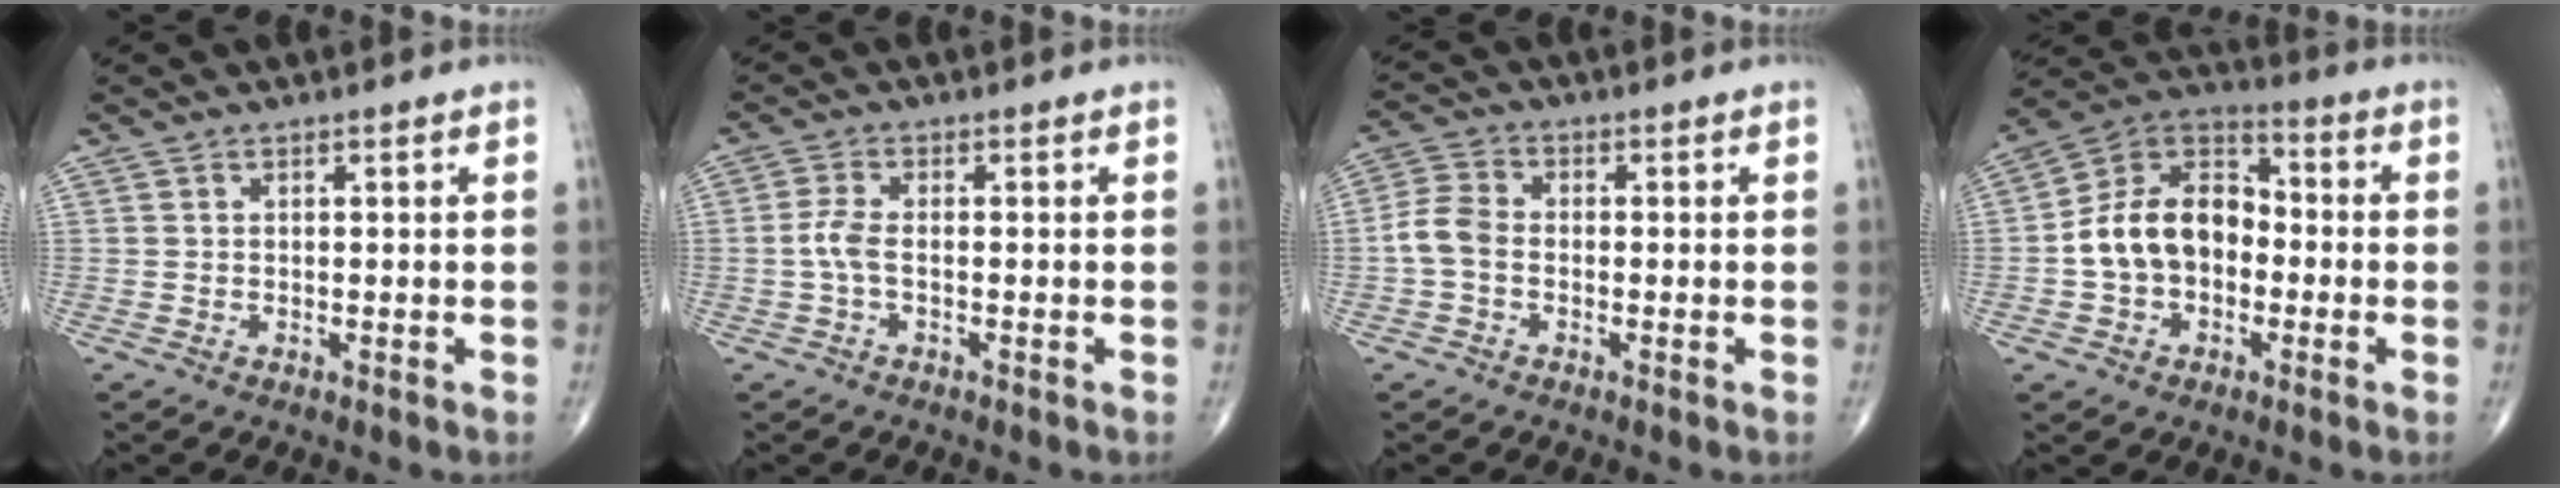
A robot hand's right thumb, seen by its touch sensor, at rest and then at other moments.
{"total": 3.0, "force": [-0.6, 1.1, 2.7], "torque": [-0.067, 0.002, -0.016]}
{"total": 5.1, "force": [-1.0, 3.6, 3.5], "torque": [-0.072, 0.013, -0.031]}
{"total": 14.0, "force": [-1.7, 10.0, 9.6], "torque": [-0.147, 0.044, -0.042]}